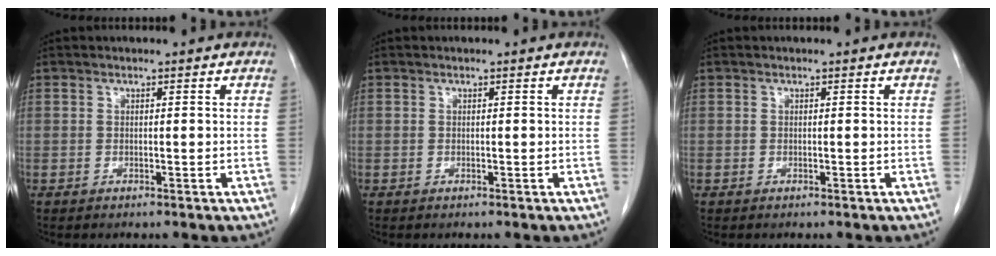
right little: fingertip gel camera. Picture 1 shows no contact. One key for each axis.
{"total": 0.0}
{"total": 0.0}